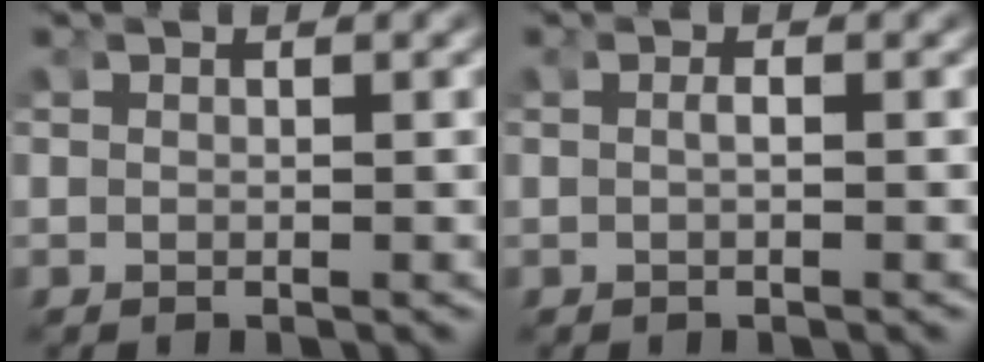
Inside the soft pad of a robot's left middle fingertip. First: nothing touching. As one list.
[{"total": 0.7, "force": [-0.6, -0.1, 0.4], "torque": [-0.014, -0.008, -0.006]}]